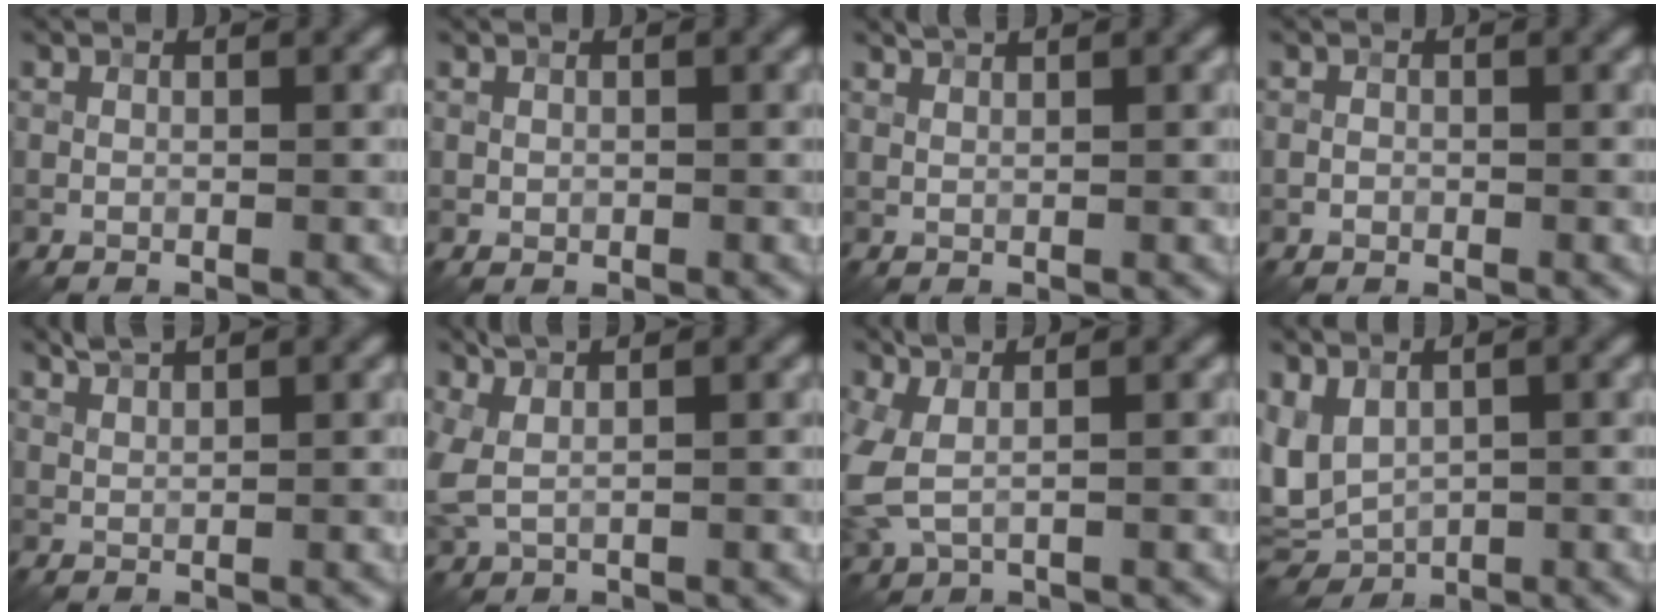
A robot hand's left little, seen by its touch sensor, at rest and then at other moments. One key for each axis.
{"total": 0.5, "fx": 0.0, "fy": 0.5, "fz": 0.1, "tx": 0.004, "ty": -0.003, "tz": 0.000}
{"total": 1.1, "fx": 1.0, "fy": 0.0, "fz": 0.5, "tx": -0.014, "ty": 0.000, "tz": 0.016}
{"total": 0.6, "fx": -0.3, "fy": 0.5, "fz": 0.1, "tx": 0.002, "ty": -0.002, "tz": -0.005}
{"total": 1.8, "fx": 1.5, "fy": 0.0, "fz": 0.9, "tx": -0.025, "ty": 0.003, "tz": 0.032}
{"total": 2.9, "fx": 1.5, "fy": 1.1, "fz": 2.3, "tx": -0.066, "ty": 0.004, "tz": 0.035}
{"total": 4.1, "fx": 0.7, "fy": 2.0, "fz": 3.5, "tx": -0.104, "ty": 0.000, "tz": 0.013}
{"total": 5.6, "fx": -0.3, "fy": 3.7, "fz": 4.1, "tx": -0.098, "ty": 0.000, "tz": -0.003}